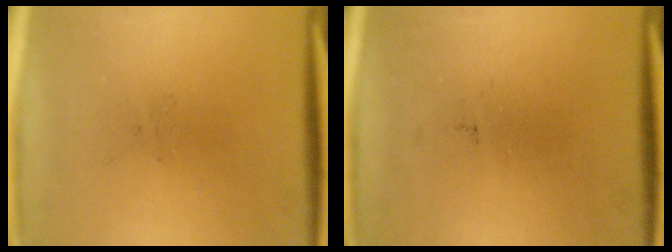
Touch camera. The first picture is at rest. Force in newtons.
{"total": 0.0}